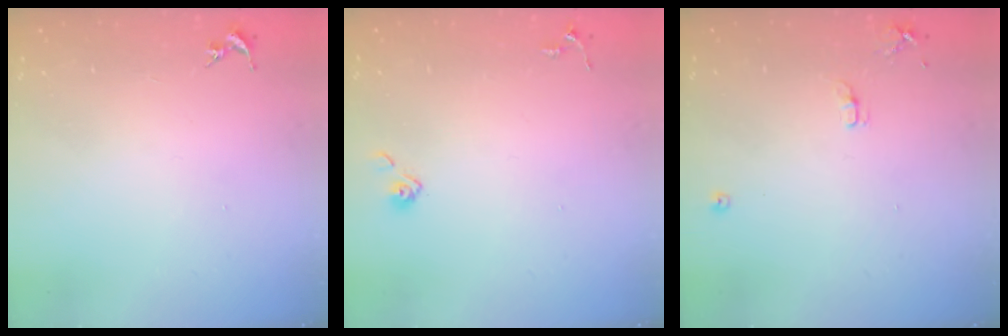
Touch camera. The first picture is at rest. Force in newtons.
{"total": 4.0, "press": 4.0, "slide": 0.4}
{"total": 7.2, "press": 7.2, "slide": 0.8}